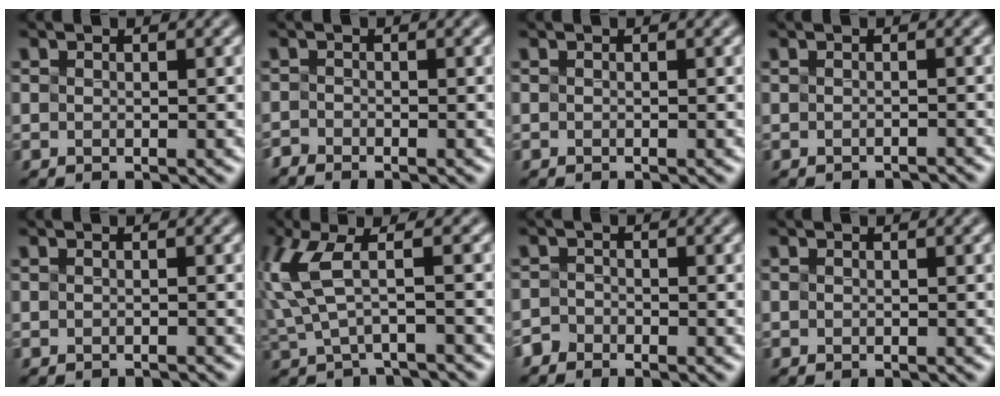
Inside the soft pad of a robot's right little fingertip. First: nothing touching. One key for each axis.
{"total": 1.5, "fx": -1.4, "fy": -0.4, "fz": -0.4, "tx": 0.004, "ty": -0.007, "tz": -0.020}
{"total": 0.0}
{"total": 1.7, "fx": -1.6, "fy": 0.0, "fz": 0.4, "tx": 0.004, "ty": -0.010, "tz": -0.022}
{"total": 1.2, "fx": -1.1, "fy": 0.0, "fz": 0.4, "tx": 0.002, "ty": -0.012, "tz": -0.020}
{"total": 4.1, "fx": -0.2, "fy": 1.4, "fz": 3.9, "tx": -0.105, "ty": -0.017, "tz": 0.007}
{"total": 1.6, "fx": -1.5, "fy": -0.1, "fz": -0.7, "tx": 0.009, "ty": 0.002, "tz": -0.022}
{"total": 0.0}